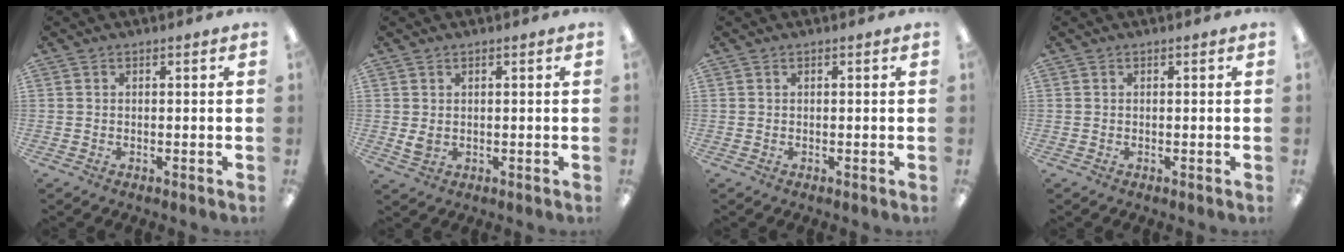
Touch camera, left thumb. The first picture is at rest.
{"total": 2.5, "force": [0.4, 1.6, 1.9], "torque": [-0.034, -0.003, 0.005]}
{"total": 0.0}
{"total": 0.0}